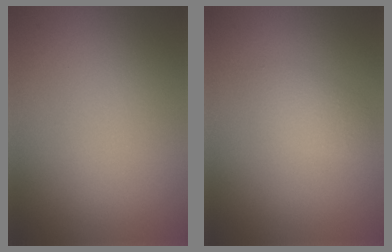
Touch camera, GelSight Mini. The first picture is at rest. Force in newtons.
{"total": 1.9, "press": 1.9, "slide": 0.1}